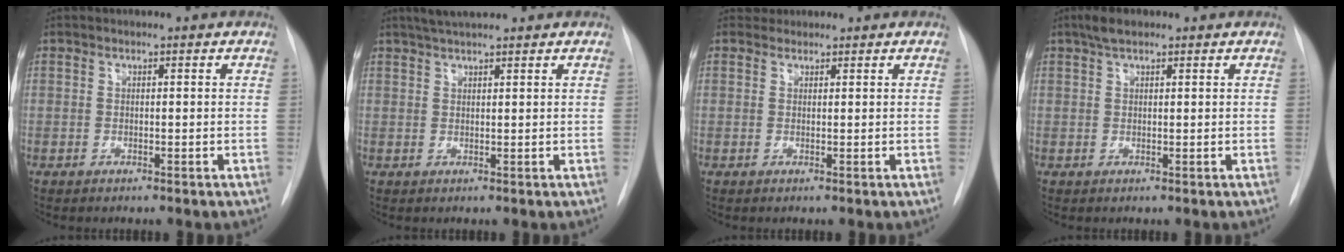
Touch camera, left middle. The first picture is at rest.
{"total": 4.0, "force": [3.4, 0.3, 2.0], "torque": [-0.035, 0.020, 0.060]}
{"total": 1.3, "force": [1.1, 0.4, -0.5], "torque": [0.004, 0.007, 0.018]}
{"total": 2.6, "force": [1.8, 1.0, 1.5], "torque": [-0.032, 0.011, 0.032]}